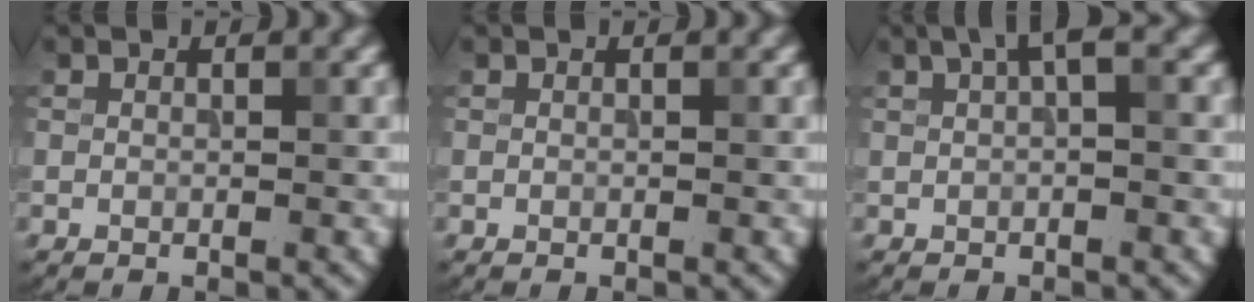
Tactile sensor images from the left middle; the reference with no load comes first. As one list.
[{"total": 0.0}, {"total": 2.1, "force": [0.8, 0.4, 1.9], "torque": [-0.030, 0.010, 0.013]}]